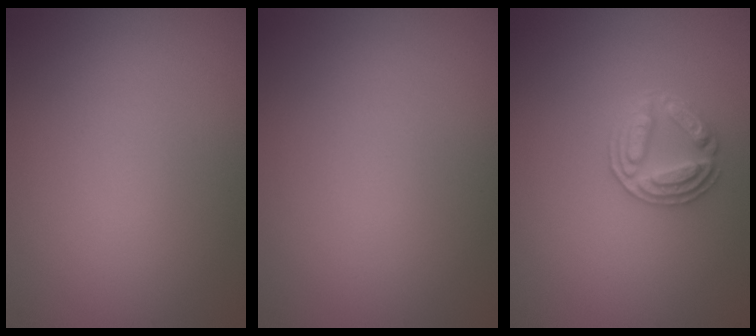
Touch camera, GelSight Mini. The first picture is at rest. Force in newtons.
{"total": 0.0}
{"total": 2.8, "press": 2.7, "slide": 0.4}